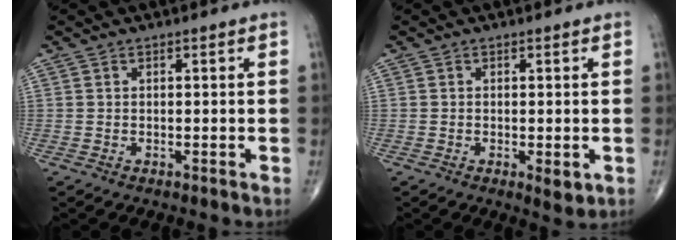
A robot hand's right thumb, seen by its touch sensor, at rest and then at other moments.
{"total": 2.6, "force": [-0.7, 1.0, 2.4], "torque": [-0.035, -0.008, -0.009]}